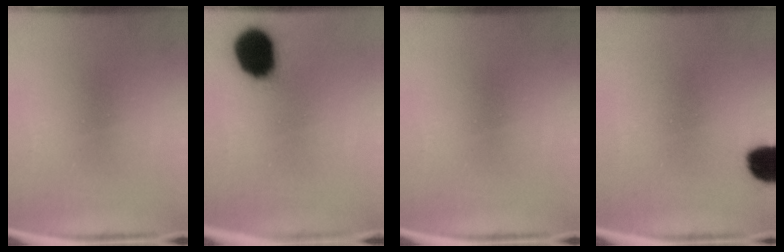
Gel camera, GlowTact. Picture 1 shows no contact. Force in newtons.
{"total": 14.1}
{"total": 0.0}
{"total": 7.2}